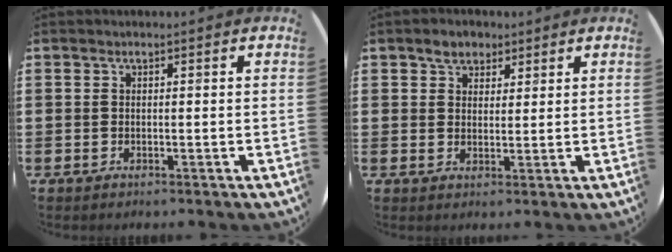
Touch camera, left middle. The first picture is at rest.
{"total": 3.0, "force": [2.4, 1.7, 0.6], "torque": [-0.008, 0.006, 0.044]}